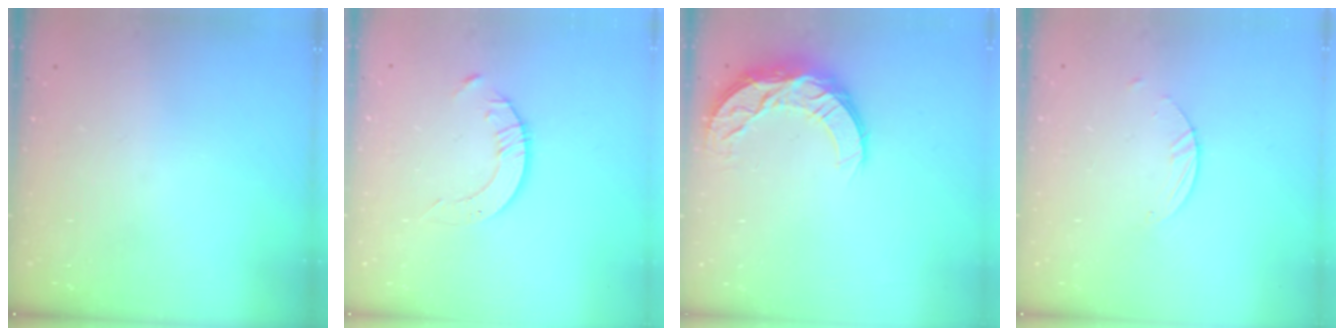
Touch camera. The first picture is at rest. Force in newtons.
{"total": 3.5, "press": 3.4, "slide": 0.4}
{"total": 10.1, "press": 10.1, "slide": 0.7}
{"total": 1.8, "press": 1.8, "slide": 0.1}